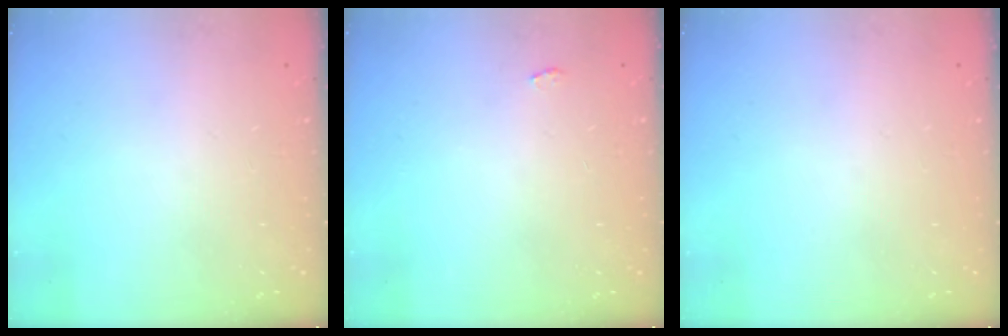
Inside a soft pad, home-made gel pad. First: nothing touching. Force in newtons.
{"total": 2.2, "press": 2.1, "slide": 0.3}
{"total": 0.0}